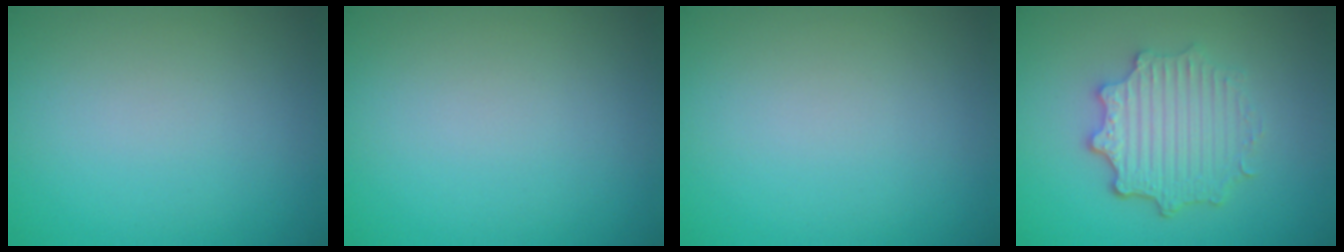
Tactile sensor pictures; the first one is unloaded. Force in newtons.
{"total": 0.0}
{"total": 0.0}
{"total": 4.8, "press": 3.7, "slide": 3.0}